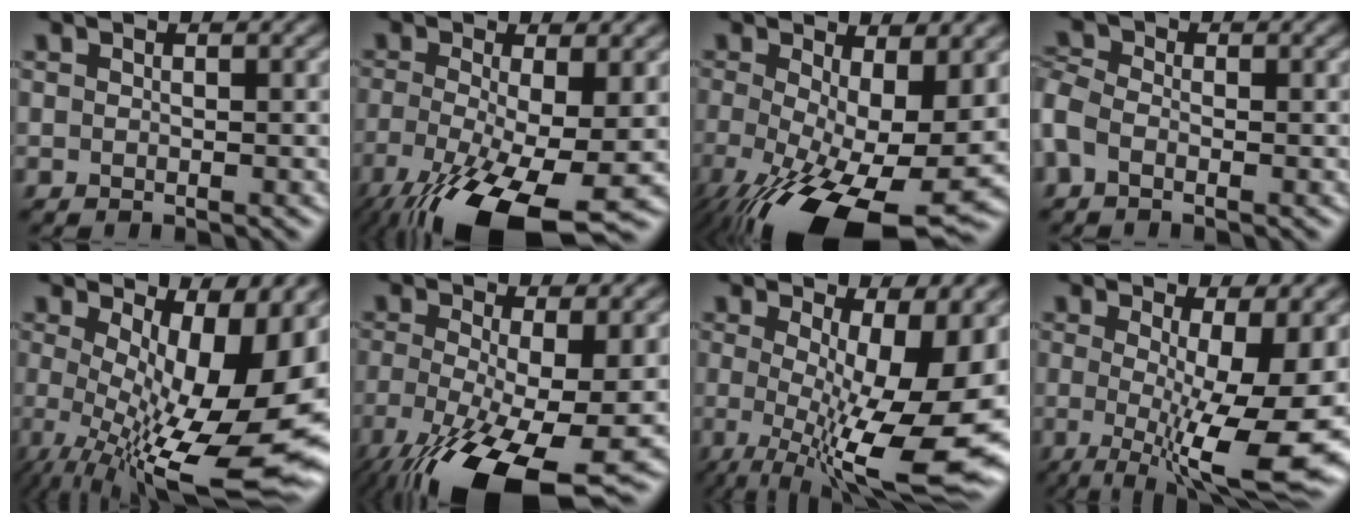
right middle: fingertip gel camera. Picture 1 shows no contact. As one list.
[{"total": 13.1, "force": [-6.4, 4.1, 10.7], "torque": [-0.212, -0.040, -0.110]}, {"total": 15.1, "force": [-4.6, 6.4, 12.9], "torque": [-0.226, -0.049, -0.059]}, {"total": 2.4, "force": [-0.8, 1.6, 1.6], "torque": [-0.042, 0.003, -0.033]}, {"total": 16.7, "force": [-0.4, 6.7, 15.3], "torque": [-0.198, -0.027, 0.011]}, {"total": 14.5, "force": [-6.7, 4.9, 11.9], "torque": [-0.230, -0.045, -0.108]}, {"total": 15.1, "force": [-1.2, 5.1, 14.2], "torque": [-0.189, -0.013, -0.006]}, {"total": 13.3, "force": [-1.7, 3.6, 12.7], "torque": [-0.176, -0.017, -0.022]}]